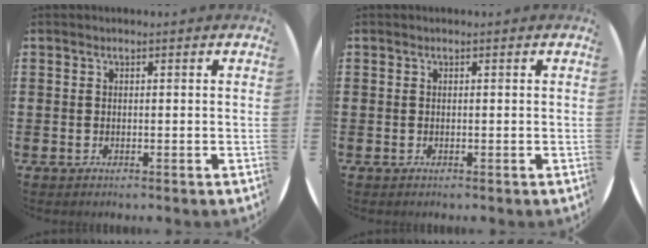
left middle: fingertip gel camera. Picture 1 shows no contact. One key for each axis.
{"total": 0.0}